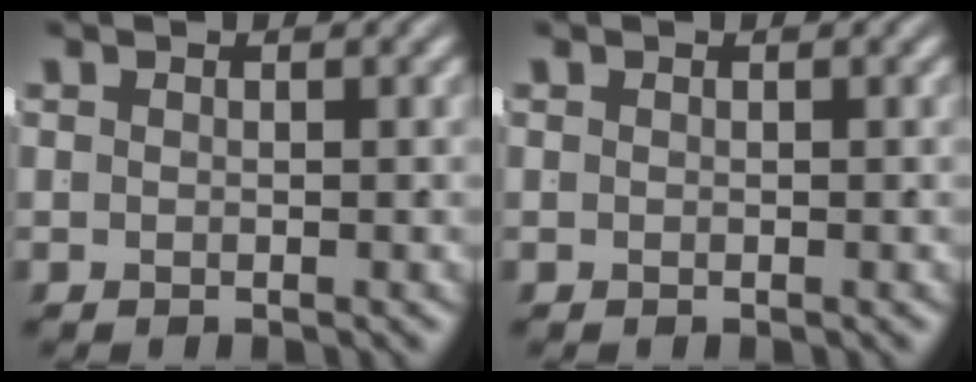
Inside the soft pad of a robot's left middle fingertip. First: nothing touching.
{"total": 0.0}